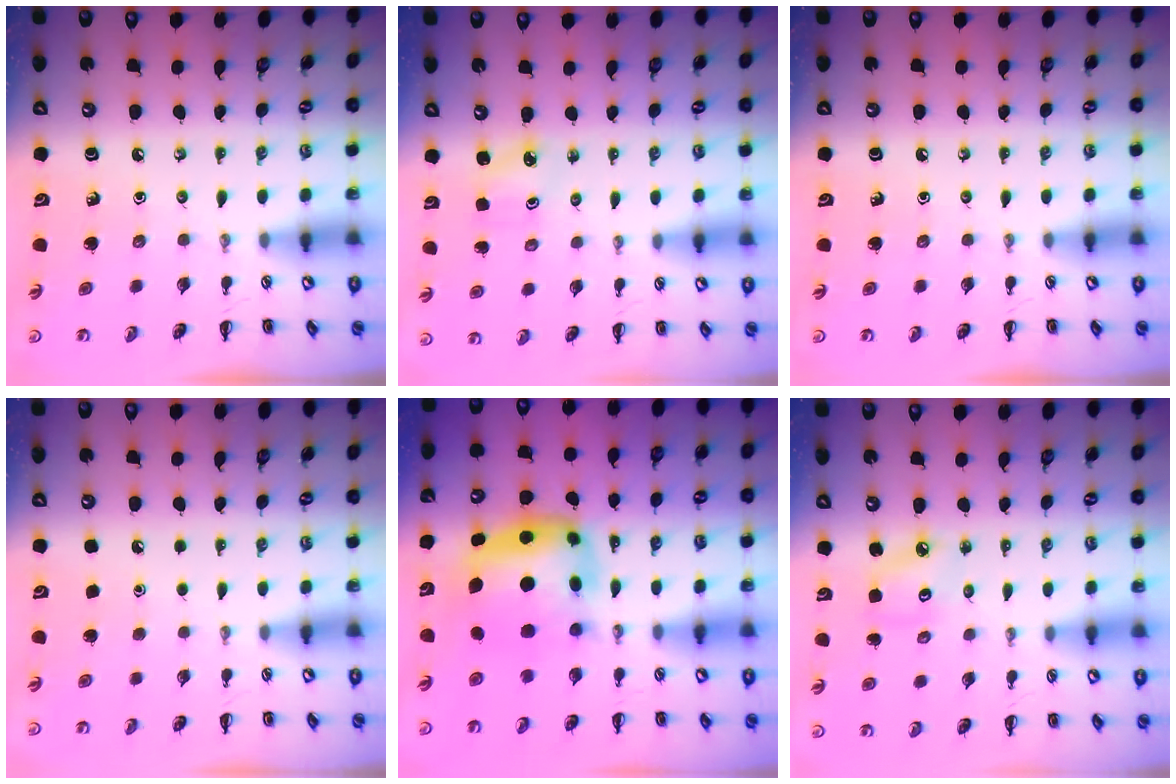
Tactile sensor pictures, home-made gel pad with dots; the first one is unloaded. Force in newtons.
{"total": 1.7, "press": 1.7, "slide": 0.2}
{"total": 0.0}
{"total": 2.3, "press": 2.3, "slide": 0.1}
{"total": 6.4, "press": 6.2, "slide": 1.4}
{"total": 3.8, "press": 3.7, "slide": 0.5}